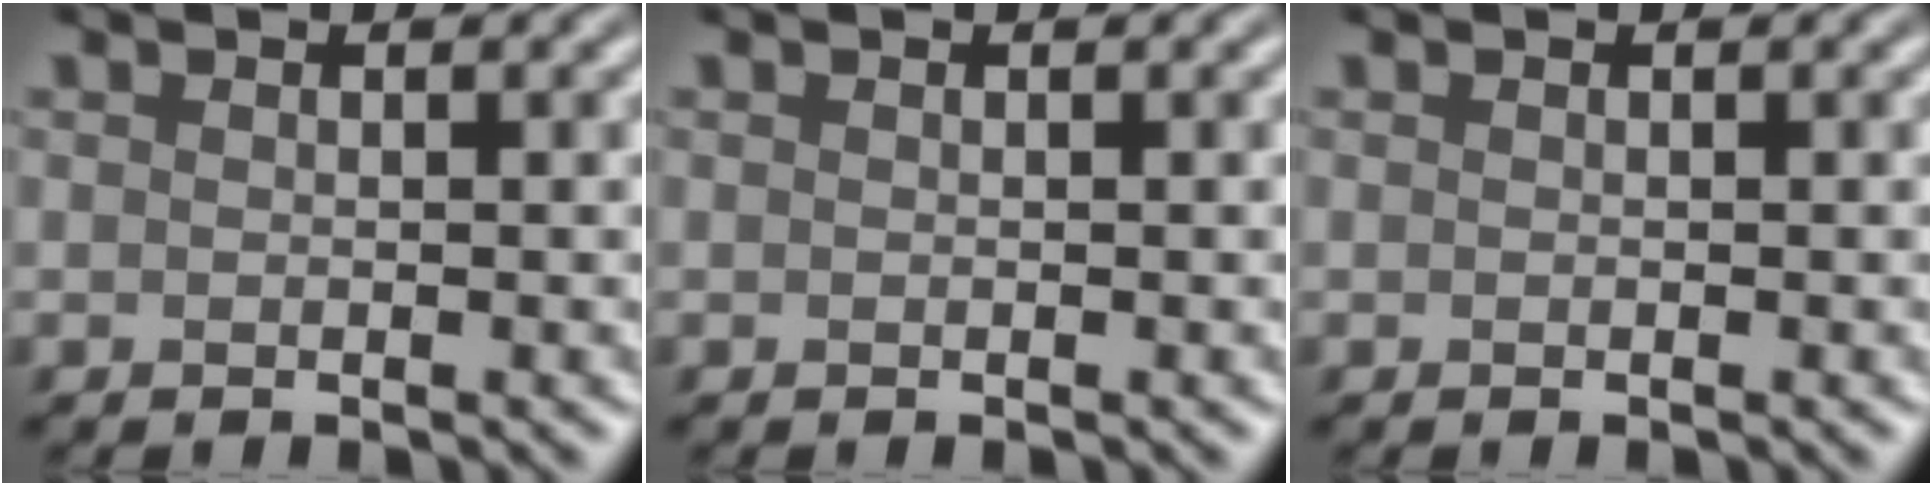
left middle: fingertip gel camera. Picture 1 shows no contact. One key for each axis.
{"total": 0.0}
{"total": 0.0}